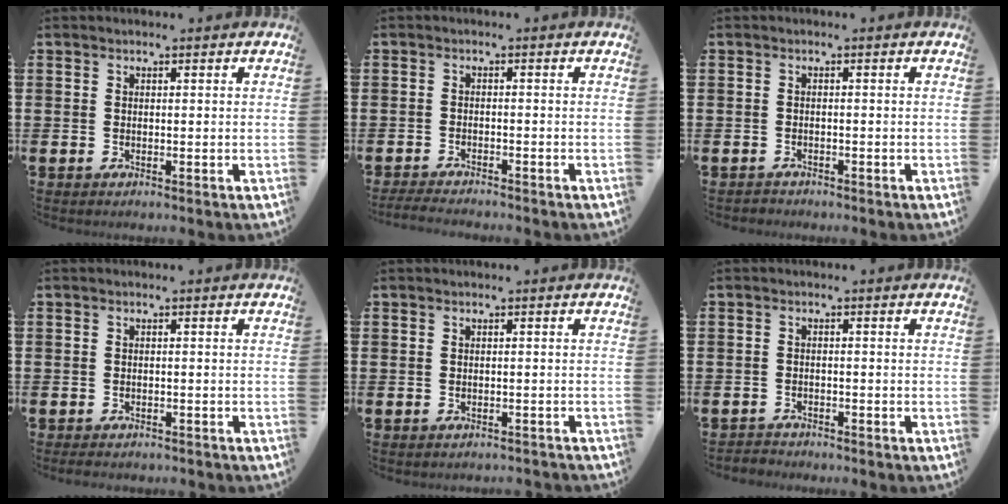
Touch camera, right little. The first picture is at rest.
{"total": 1.3, "force": [-1.2, 0.0, 0.5], "torque": [-0.006, 0.007, -0.024]}
{"total": 0.0}
{"total": 0.8, "force": [-0.7, 0.2, 0.2], "torque": [-0.007, -0.001, -0.016]}
{"total": 0.0}
{"total": 1.2, "force": [-1.2, 0.2, -0.2], "torque": [0.001, 0.004, -0.026]}